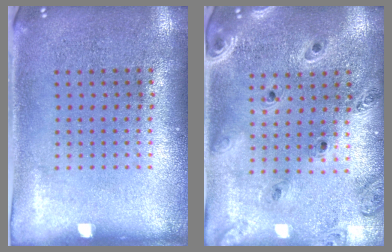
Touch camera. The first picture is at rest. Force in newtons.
{"total": 1.3, "press": 1.3, "slide": 0.2}